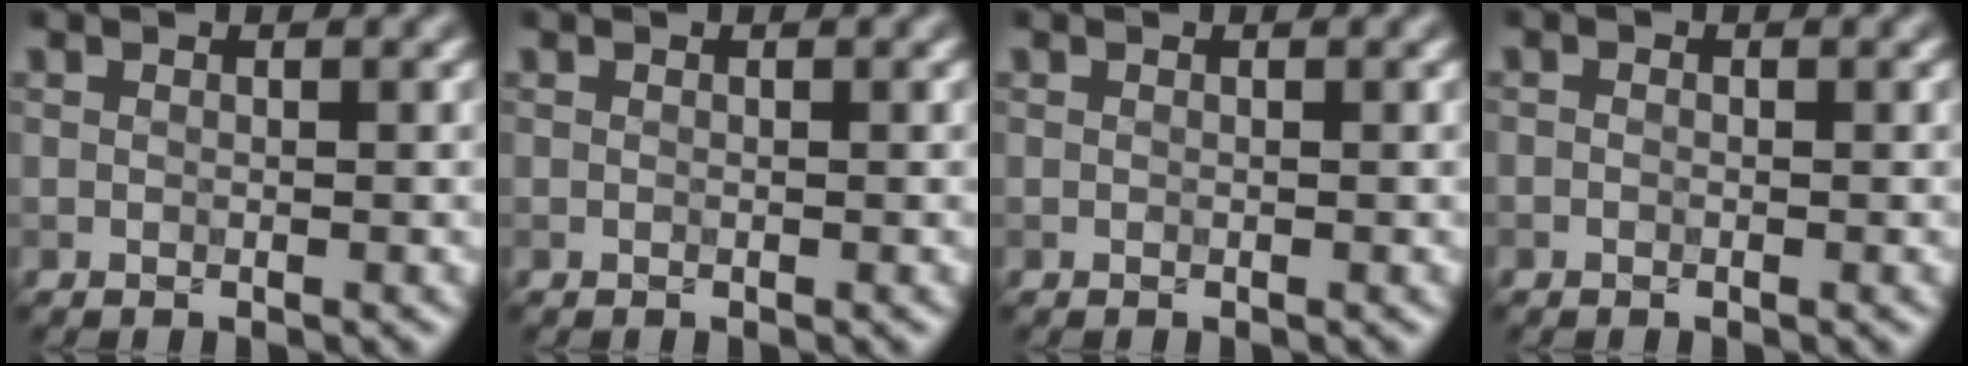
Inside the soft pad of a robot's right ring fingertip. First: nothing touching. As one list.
[{"total": 0.0}, {"total": 0.0}, {"total": 0.0}]